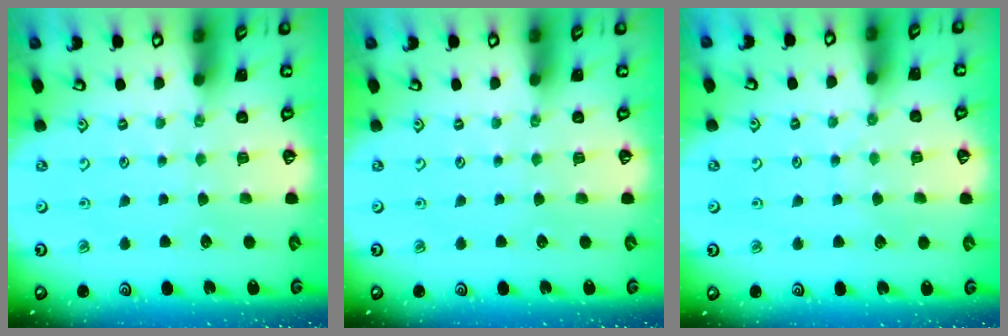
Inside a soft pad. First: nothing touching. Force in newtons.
{"total": 0.0}
{"total": 3.8, "press": 3.7, "slide": 0.3}